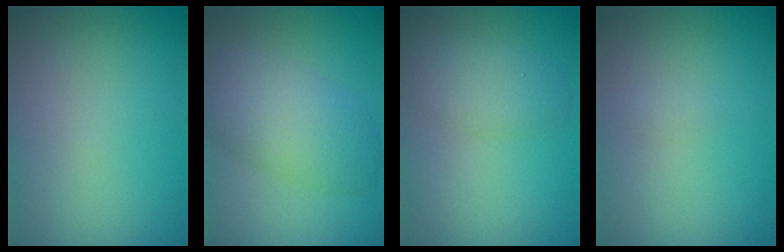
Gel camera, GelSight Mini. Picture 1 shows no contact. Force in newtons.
{"total": 5.7, "press": 5.7, "slide": 0.3}
{"total": 2.8, "press": 2.8, "slide": 0.0}
{"total": 0.6, "press": 0.6, "slide": 0.1}